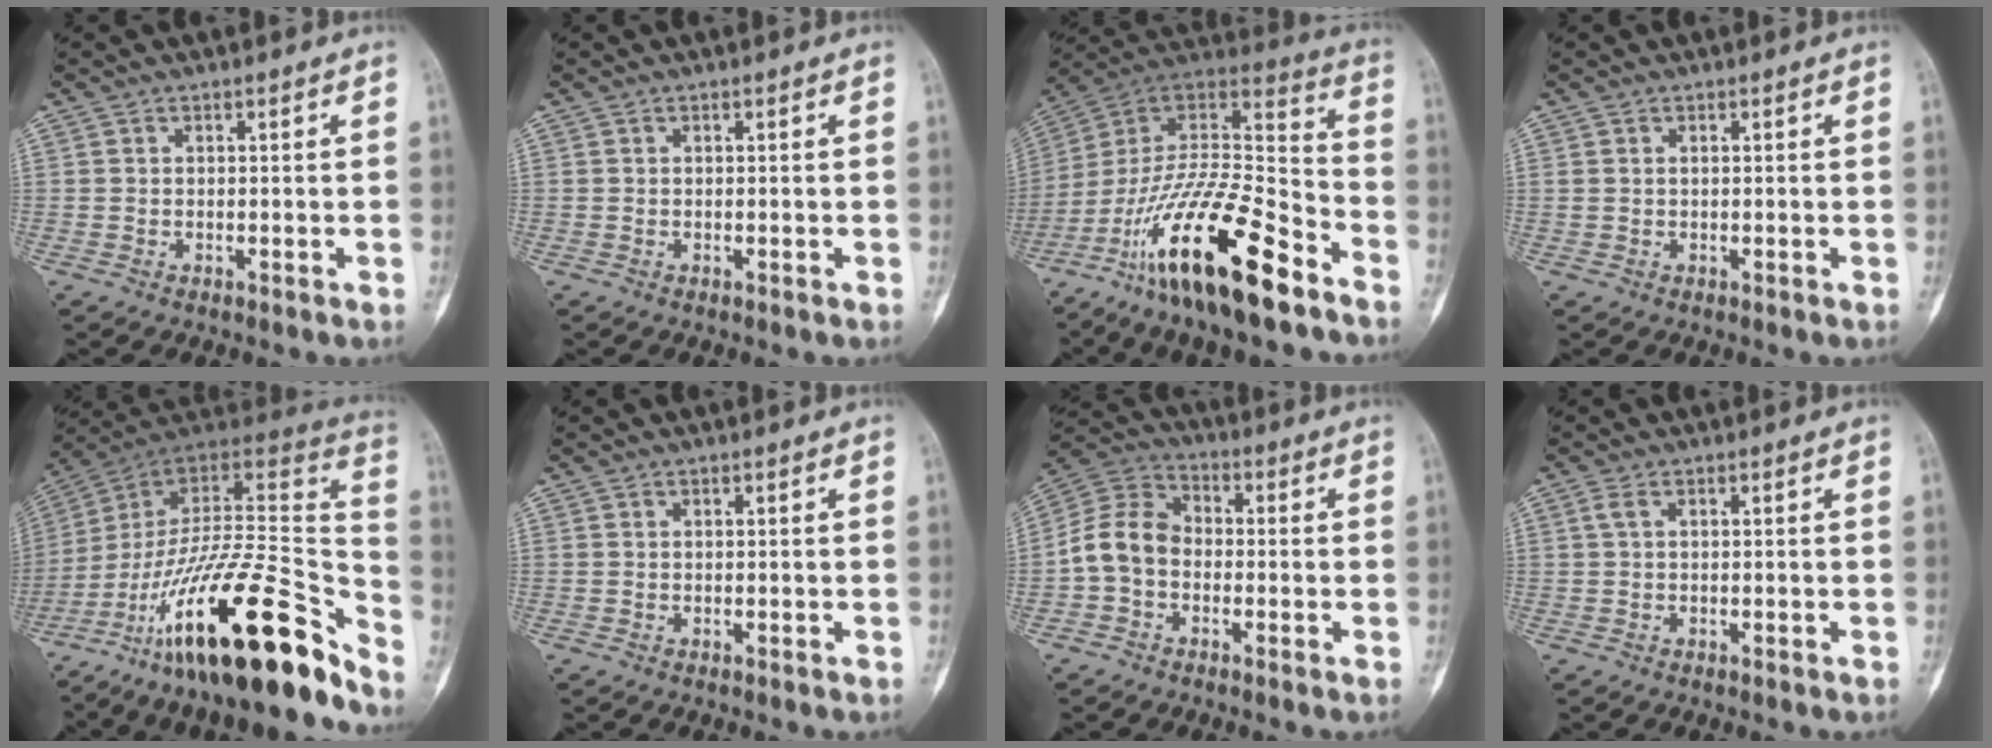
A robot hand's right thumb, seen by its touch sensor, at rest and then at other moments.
{"total": 0.0}
{"total": 25.9, "force": [-15.6, 7.2, 19.4], "torque": [-0.366, 0.069, -0.269]}
{"total": 0.7, "force": [0.2, 0.4, 0.6], "torque": [-0.019, 0.009, 0.008]}
{"total": 32.6, "force": [-20.9, 8.8, 23.4], "torque": [-0.313, 0.080, -0.338]}
{"total": 0.0}
{"total": 9.4, "force": [-1.8, 7.1, 5.8], "torque": [-0.103, 0.033, -0.050]}
{"total": 1.1, "force": [0.2, 0.4, 1.0], "torque": [-0.029, 0.003, 0.004]}